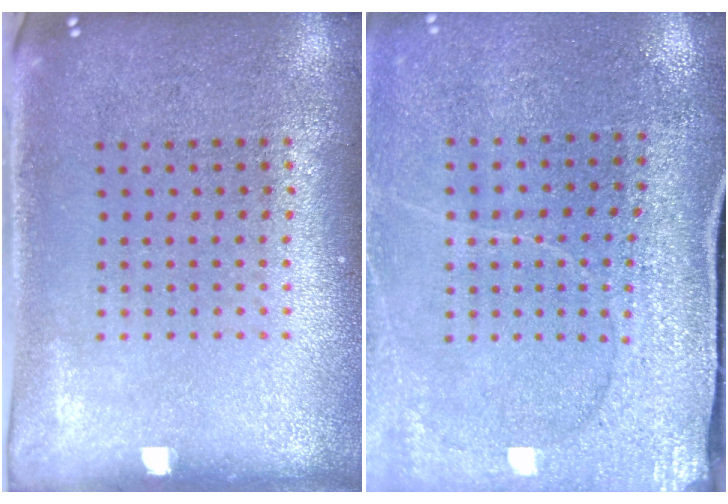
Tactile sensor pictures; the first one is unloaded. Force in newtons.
{"total": 2.9, "press": 2.9, "slide": 0.4}